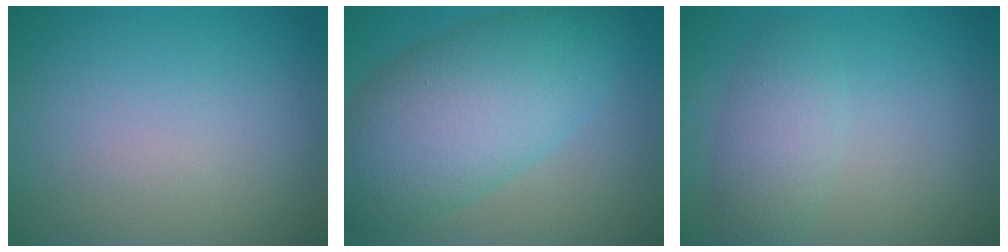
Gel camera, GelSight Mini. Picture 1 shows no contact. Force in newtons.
{"total": 9.8, "press": 9.8, "slide": 0.2}
{"total": 2.9, "press": 2.9, "slide": 0.0}